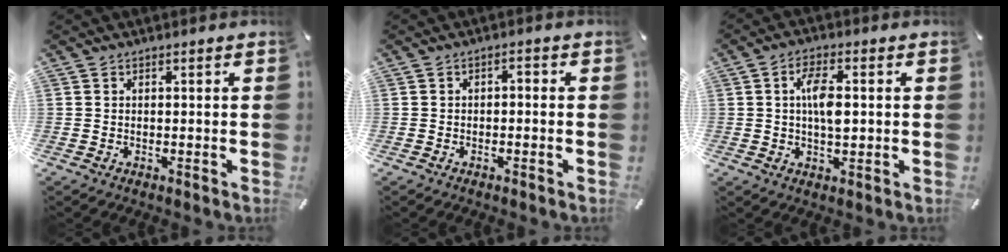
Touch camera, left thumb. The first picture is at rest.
{"total": 1.8, "force": [-1.2, 0.8, 1.0], "torque": [-0.020, 0.011, -0.027]}
{"total": 7.1, "force": [0.7, 3.2, 6.2], "torque": [-0.118, -0.001, 0.003]}